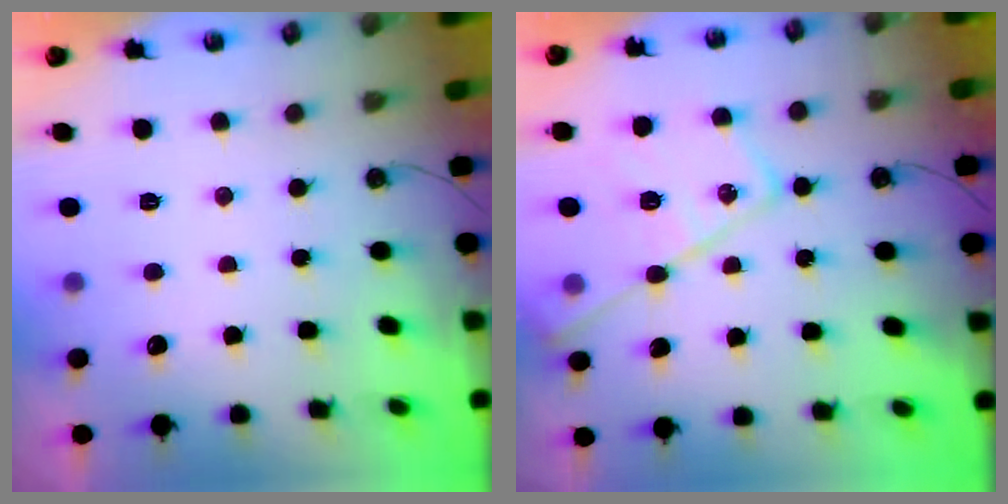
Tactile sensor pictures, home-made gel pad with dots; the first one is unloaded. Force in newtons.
{"total": 18.5, "press": 18.5, "slide": 1.5}